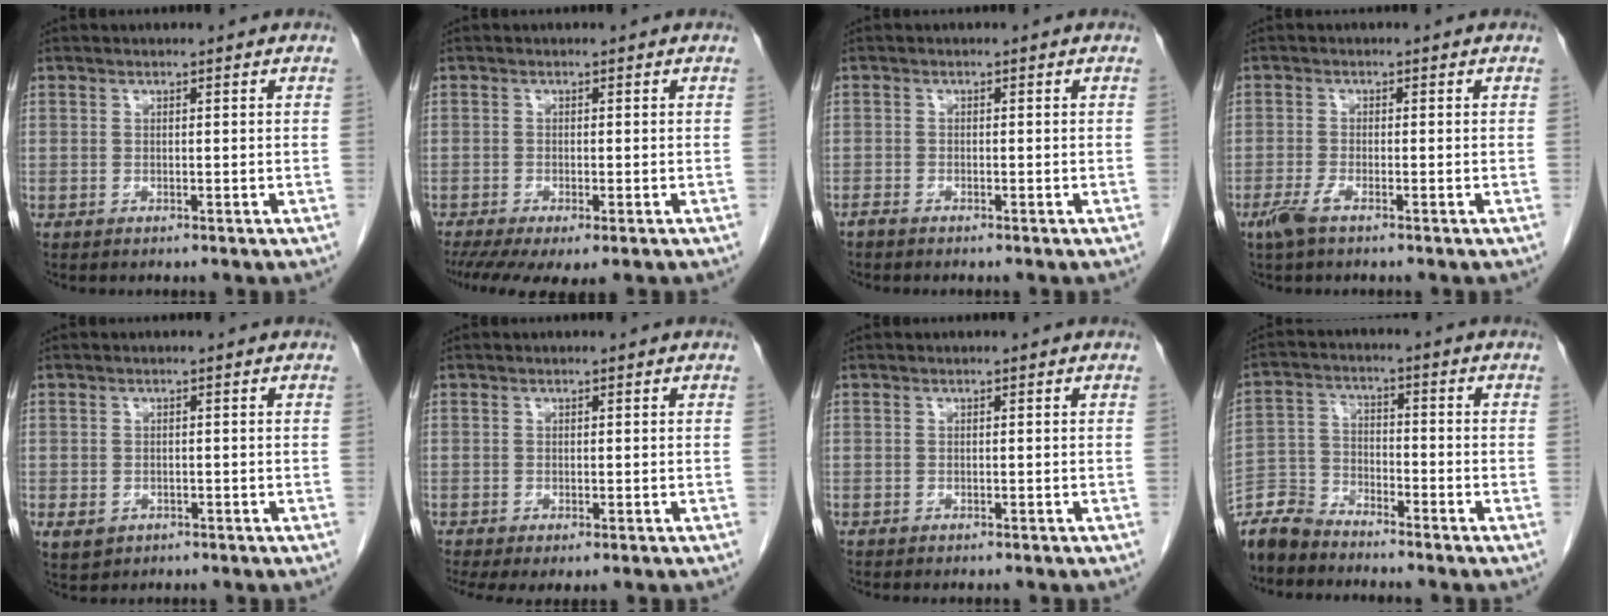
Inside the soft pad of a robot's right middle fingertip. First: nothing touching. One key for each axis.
{"total": 7.6, "fx": -5.2, "fy": 2.0, "fz": 5.2, "tx": -0.086, "ty": -0.021, "tz": -0.085}
{"total": 1.0, "fx": -0.9, "fy": 0.2, "fz": 0.3, "tx": -0.011, "ty": -0.001, "tz": -0.017}
{"total": 2.6, "fx": -1.7, "fy": 0.3, "fz": 1.9, "tx": -0.047, "ty": -0.005, "tz": -0.038}
{"total": 3.0, "fx": -1.5, "fy": 2.4, "fz": 1.1, "tx": -0.019, "ty": -0.001, "tz": -0.014}
{"total": 4.2, "fx": -3.0, "fy": 1.4, "fz": 2.7, "tx": -0.033, "ty": -0.013, "tz": -0.046}
{"total": 1.3, "fx": -1.2, "fy": 0.3, "fz": 0.5, "tx": -0.013, "ty": -0.003, "tz": -0.014}
{"total": 8.3, "fx": -8.0, "fy": 2.2, "fz": 1.3, "tx": -0.030, "ty": -0.005, "tz": -0.159}